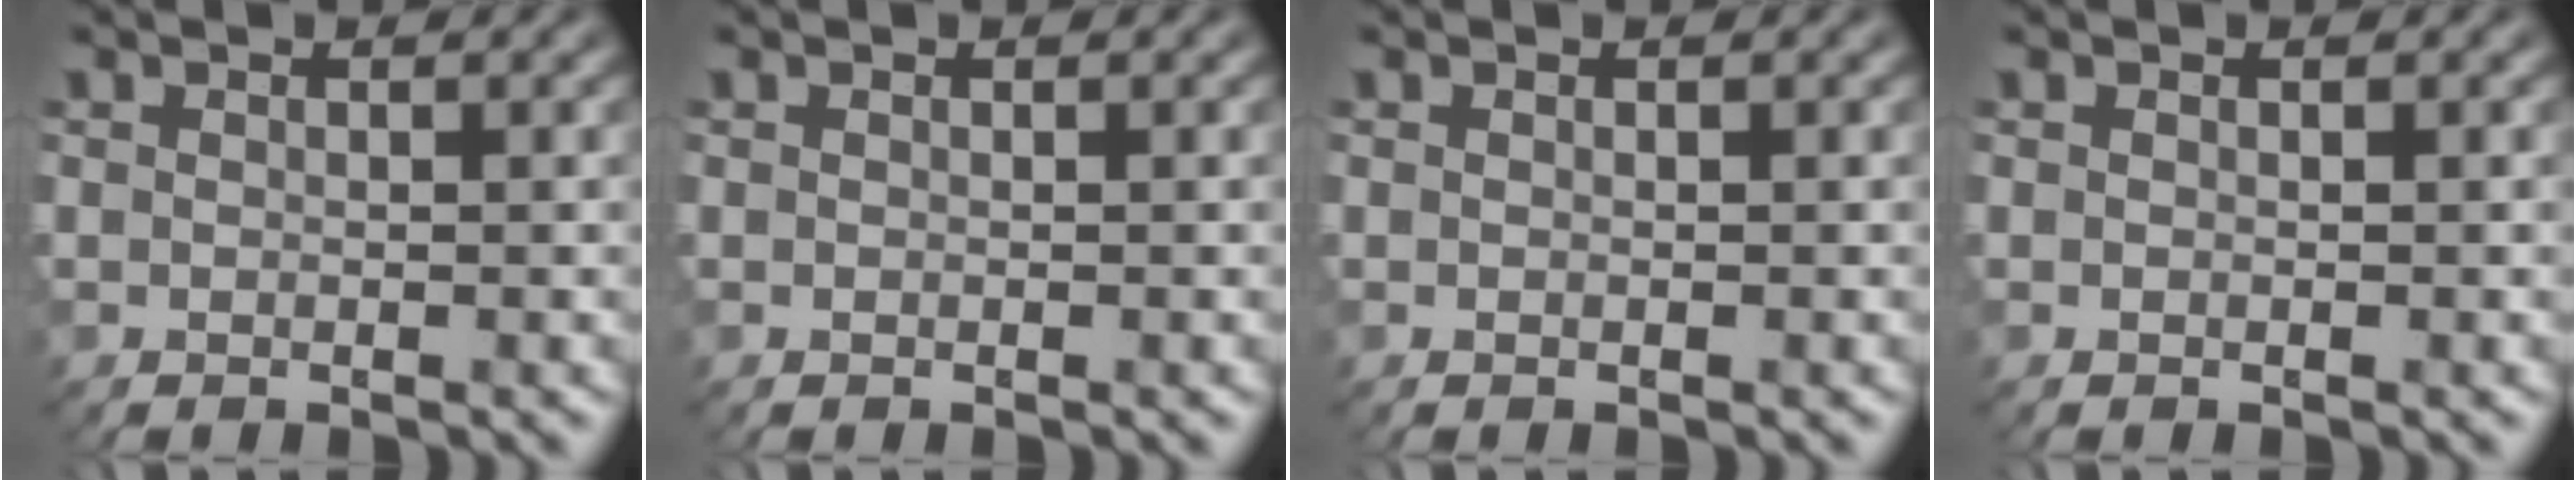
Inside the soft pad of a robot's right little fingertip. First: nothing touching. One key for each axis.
{"total": 0.0}
{"total": 0.0}
{"total": 0.0}